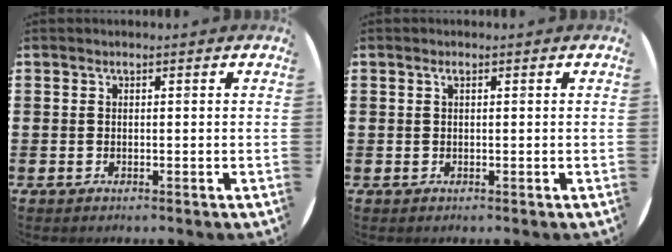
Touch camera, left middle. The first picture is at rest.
{"total": 0.5, "force": [0.3, 0.1, 0.4], "torque": [-0.009, 0.001, 0.005]}